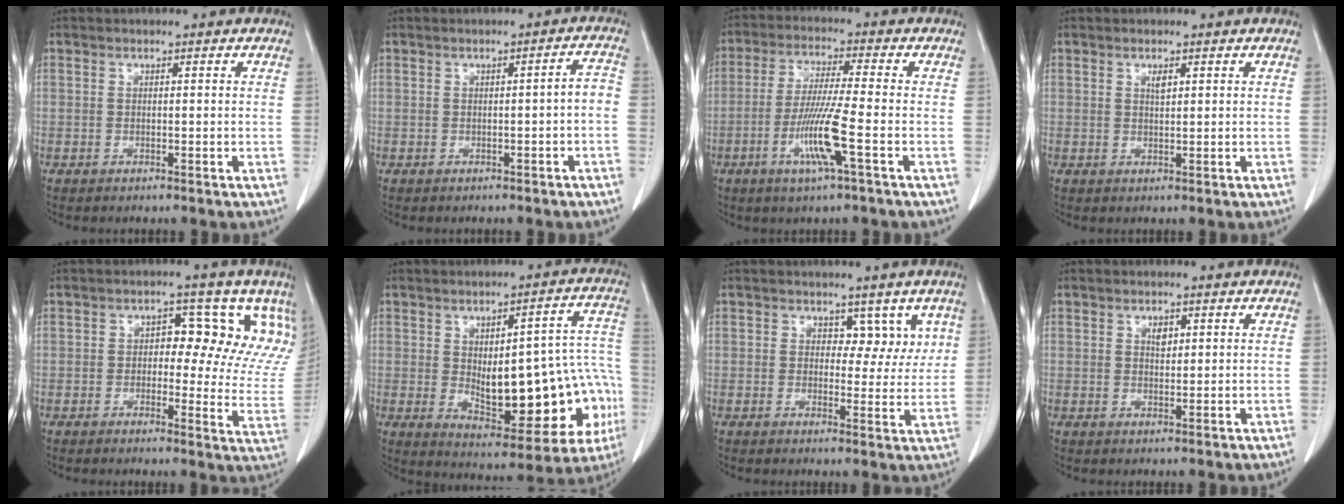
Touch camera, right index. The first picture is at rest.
{"total": 2.5, "force": [-0.9, 0.4, 2.3], "torque": [-0.025, 0.009, -0.012]}
{"total": 9.0, "force": [-3.1, -0.6, 8.4], "torque": [-0.166, -0.013, -0.063]}
{"total": 1.2, "force": [0.6, 0.4, 1.0], "torque": [-0.019, -0.001, 0.012]}
{"total": 11.5, "force": [4.8, 5.9, 8.6], "torque": [-0.082, 0.003, 0.039]}
{"total": 20.9, "force": [-2.7, 7.8, 19.2], "torque": [-0.197, 0.035, -0.004]}
{"total": 4.5, "force": [2.4, 3.1, 2.3], "torque": [-0.004, 0.003, 0.029]}
{"total": 1.6, "force": [0.7, 0.9, 1.1], "torque": [-0.016, -0.001, 0.014]}